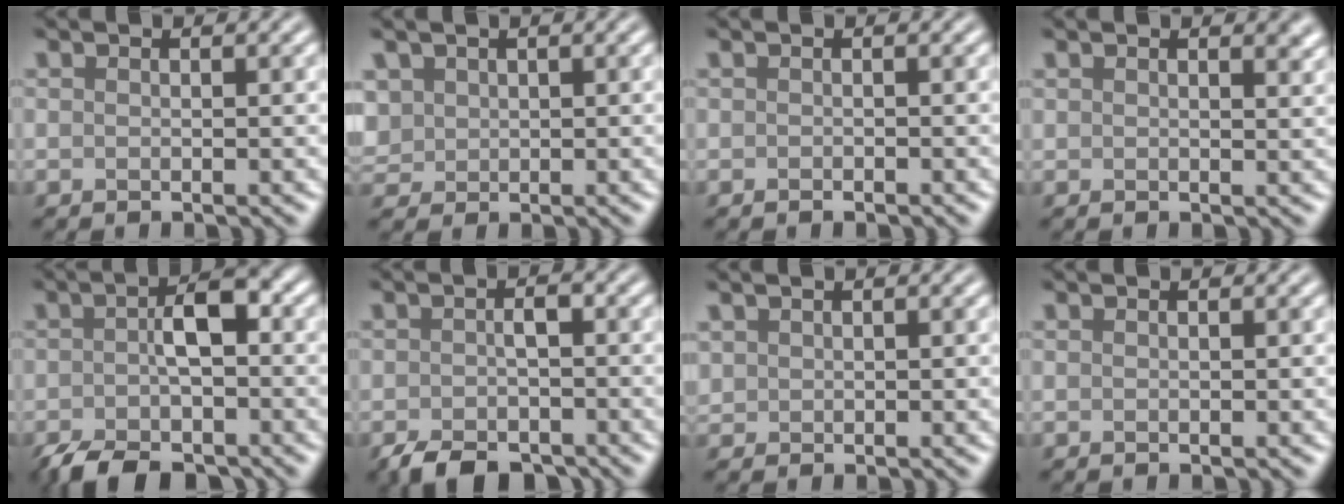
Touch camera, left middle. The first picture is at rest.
{"total": 1.4, "force": [0.6, 1.2, 0.0], "torque": [-0.016, 0.002, 0.026]}
{"total": 0.7, "force": [-0.6, -0.3, -0.2], "torque": [-0.002, -0.001, -0.005]}
{"total": 2.6, "force": [1.9, 1.0, 1.5], "torque": [-0.007, 0.018, 0.020]}
{"total": 6.1, "force": [-3.4, 2.3, 4.5], "torque": [-0.085, 0.007, -0.060]}
{"total": 4.5, "force": [-3.2, 1.7, 2.5], "torque": [-0.041, -0.002, -0.051]}
{"total": 0.6, "force": [0.4, 0.1, -0.4], "torque": [0.000, 0.007, 0.021]}
{"total": 0.0}